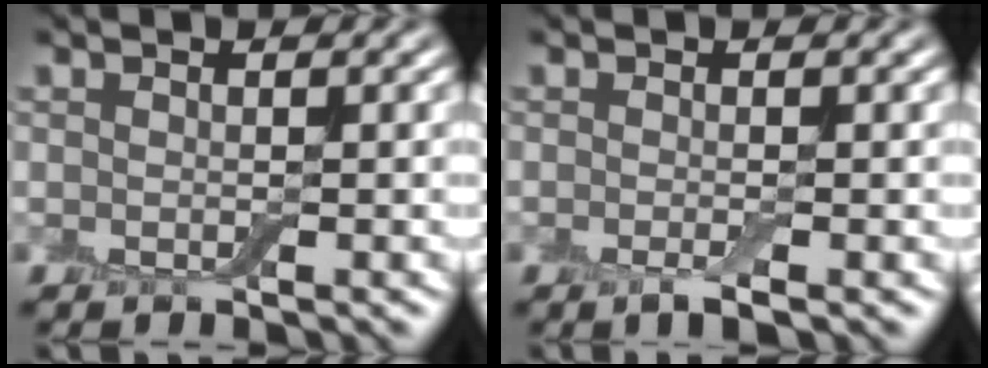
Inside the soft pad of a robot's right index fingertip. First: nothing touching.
{"total": 1.3, "force": [-0.6, 0.2, 1.2], "torque": [-0.021, -0.007, -0.012]}